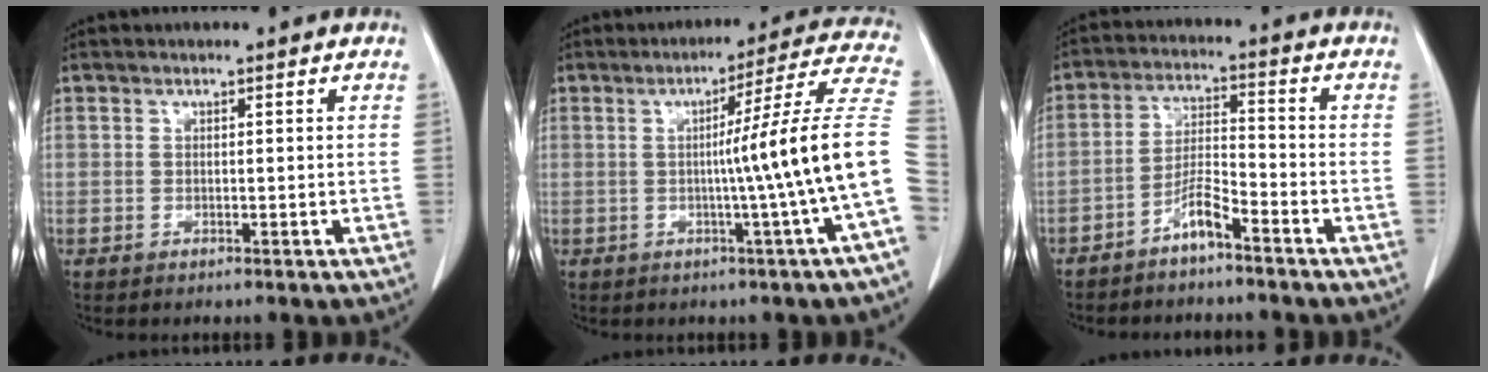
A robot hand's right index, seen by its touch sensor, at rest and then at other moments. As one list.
[{"total": 14.5, "force": [-1.9, -3.3, 13.9], "torque": [-0.171, 0.003, -0.031]}, {"total": 5.3, "force": [-3.9, 0.6, 3.5], "torque": [-0.074, 0.005, -0.075]}]